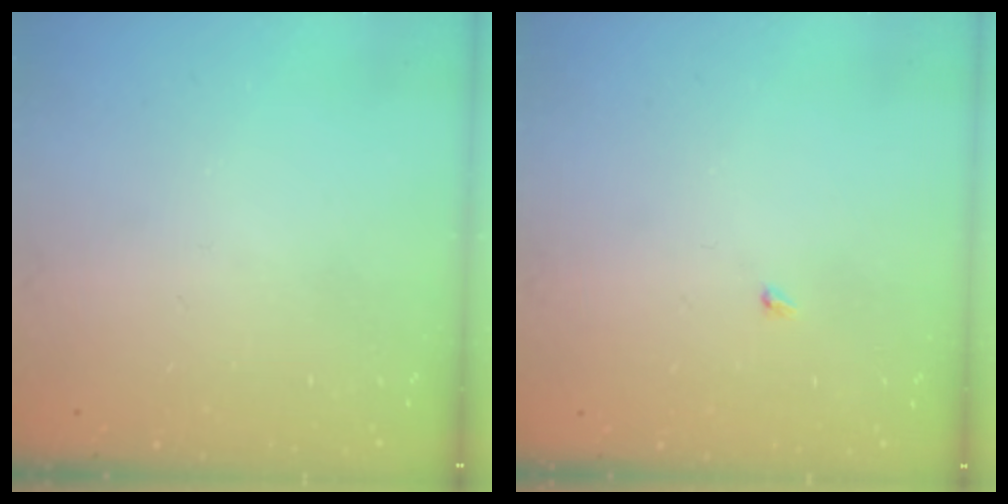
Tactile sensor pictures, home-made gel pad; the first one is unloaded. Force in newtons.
{"total": 1.9, "press": 1.9, "slide": 0.3}